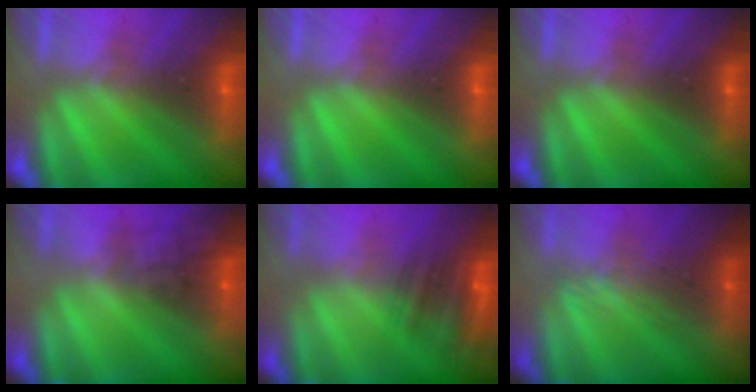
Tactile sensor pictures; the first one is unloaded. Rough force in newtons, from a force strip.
{"total": 0.0}
{"total": 0.0}
{"total": 1.6}
{"total": 4.8}
{"total": 2.4}